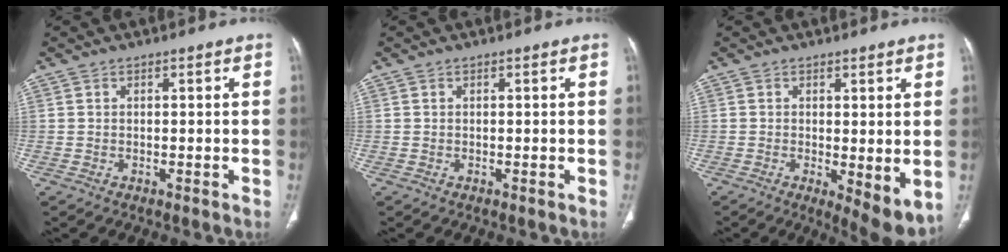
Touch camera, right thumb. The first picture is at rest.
{"total": 0.0}
{"total": 6.9, "force": [-0.6, 2.5, 6.4], "torque": [-0.092, -0.021, -0.005]}